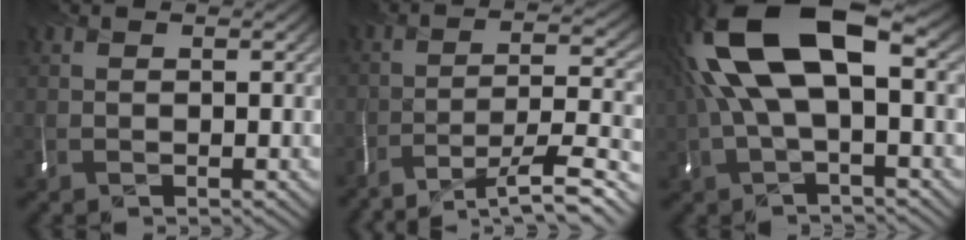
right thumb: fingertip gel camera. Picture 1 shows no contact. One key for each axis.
{"total": 12.2, "fx": -10.2, "fy": 1.2, "fz": 6.5, "tx": -0.101, "ty": -0.004, "tz": -0.160}
{"total": 12.5, "fx": 1.9, "fy": 5.6, "fz": 11.1, "tx": -0.253, "ty": 0.009, "tz": 0.033}